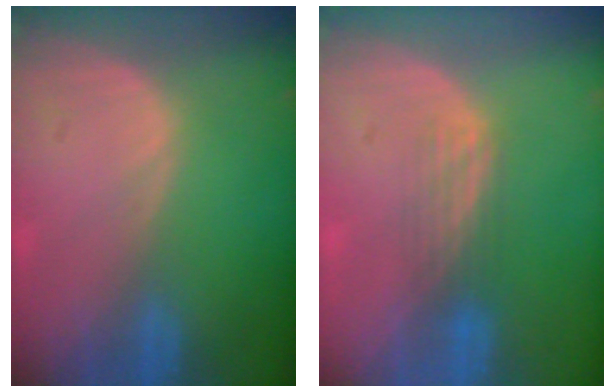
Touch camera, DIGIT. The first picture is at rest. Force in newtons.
{"total": 2.7, "press": 2.6, "slide": 0.8}